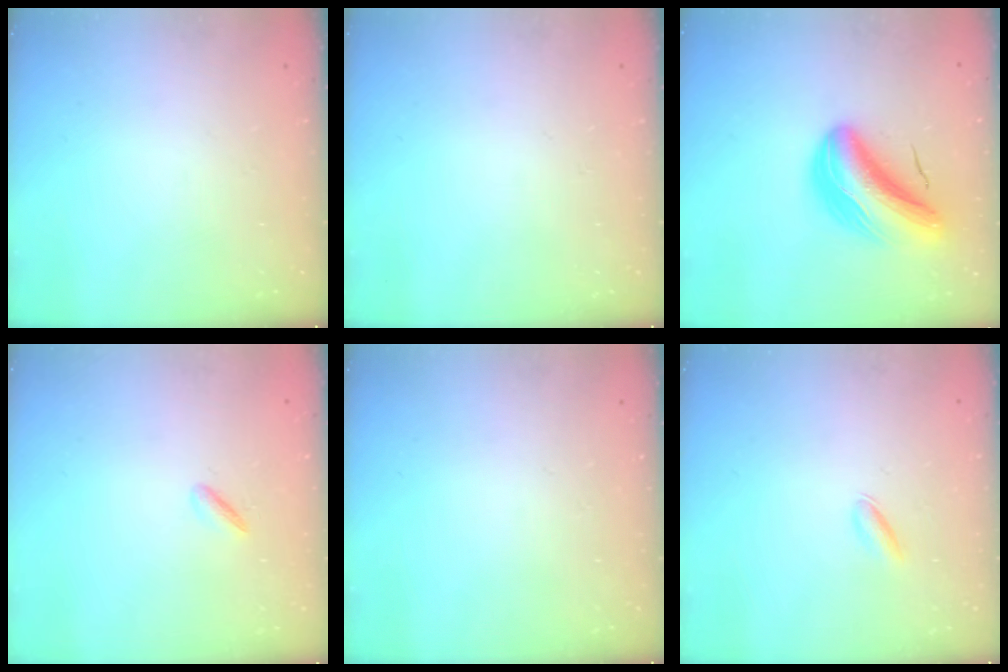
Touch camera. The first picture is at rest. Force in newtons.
{"total": 0.0}
{"total": 11.7, "press": 11.2, "slide": 3.1}
{"total": 2.1, "press": 1.9, "slide": 0.8}
{"total": 0.0}
{"total": 2.6, "press": 2.5, "slide": 0.6}